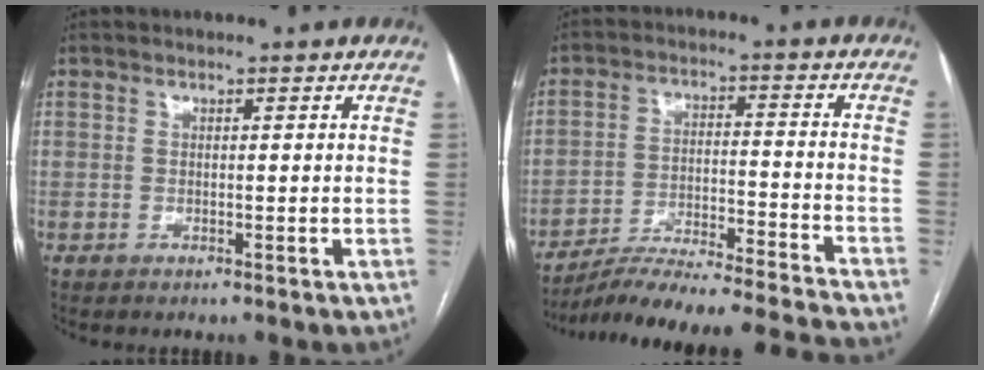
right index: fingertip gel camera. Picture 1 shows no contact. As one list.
[{"total": 20.7, "force": [-19.5, -1.4, 7.0], "torque": [-0.095, -0.025, -0.289]}]